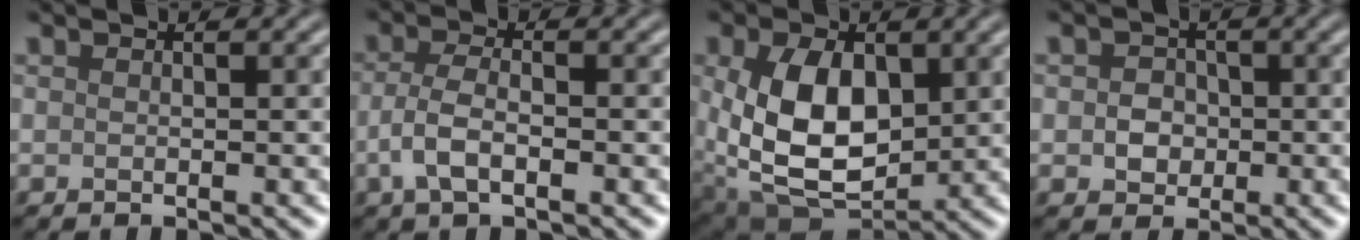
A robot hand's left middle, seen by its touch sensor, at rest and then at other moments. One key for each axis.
{"total": 3.2, "fx": -1.1, "fy": 1.4, "fz": 2.7, "tx": -0.060, "ty": 0.000, "tz": -0.027}
{"total": 10.9, "fx": 1.0, "fy": 6.9, "fz": 8.3, "tx": -0.186, "ty": -0.011, "tz": 0.026}
{"total": 2.3, "fx": -0.2, "fy": 2.0, "fz": 1.1, "tx": -0.014, "ty": 0.000, "tz": -0.007}